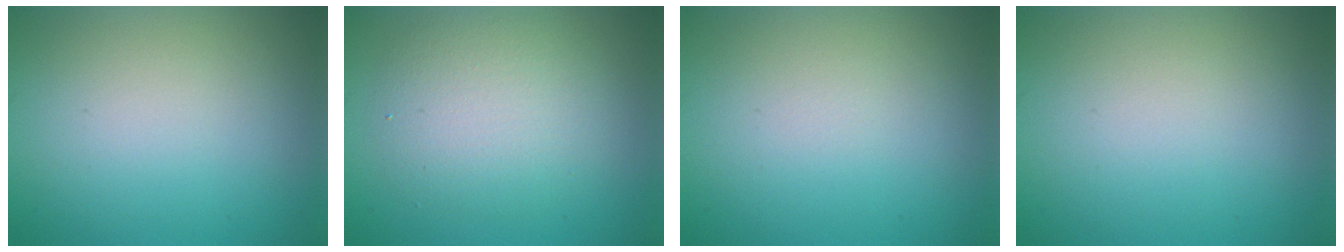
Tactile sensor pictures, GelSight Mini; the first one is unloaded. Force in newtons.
{"total": 4.2, "press": 4.2, "slide": 0.1}
{"total": 0.0}
{"total": 0.0}